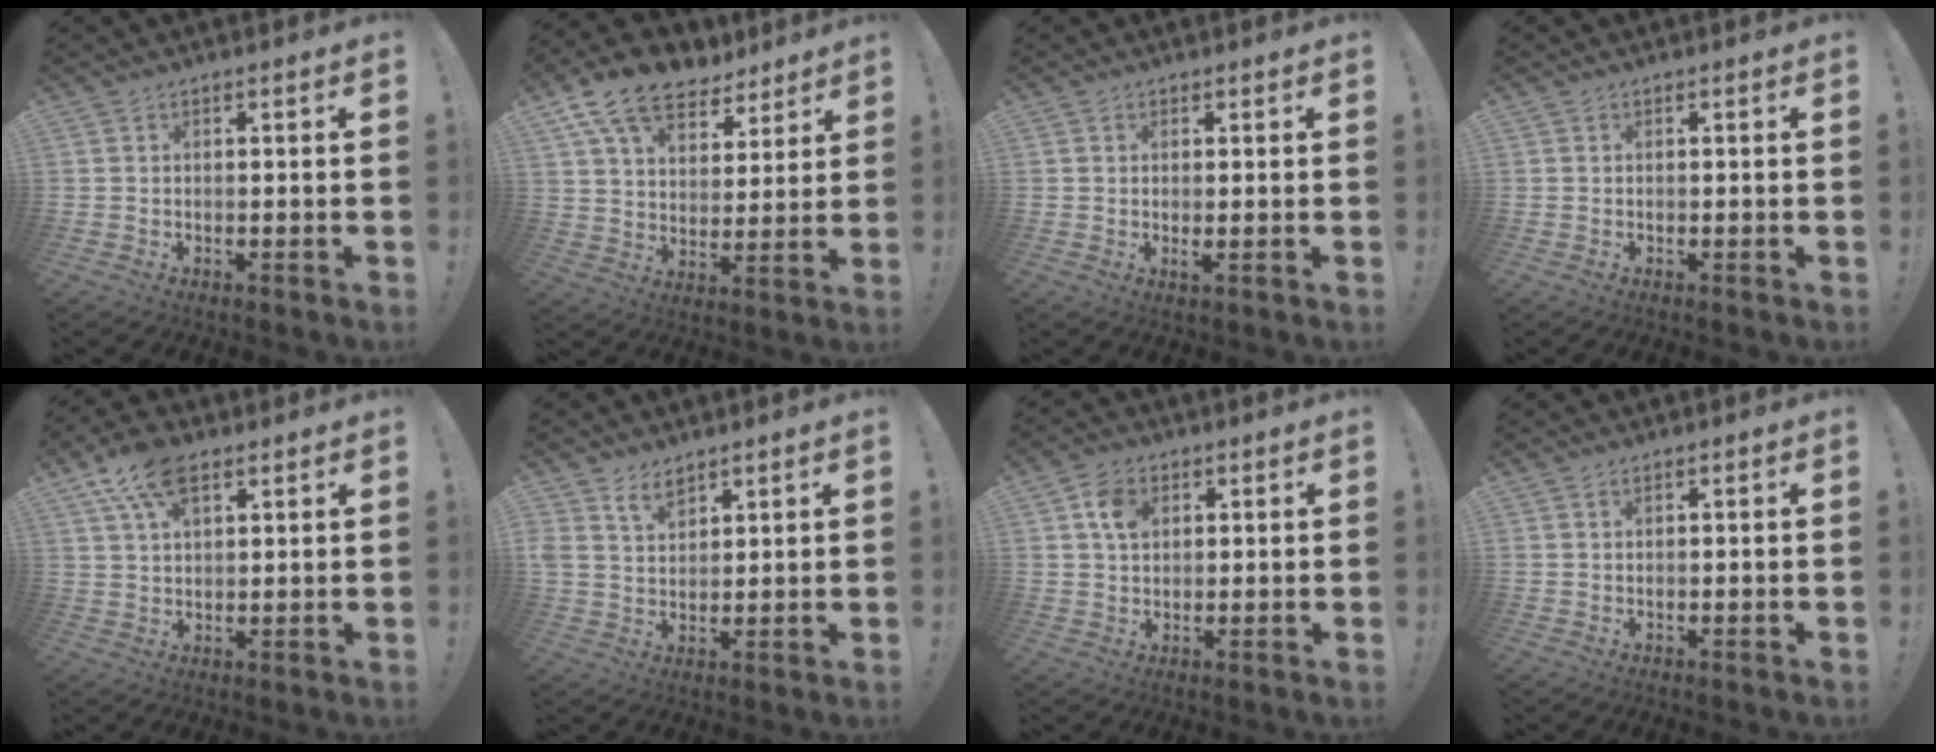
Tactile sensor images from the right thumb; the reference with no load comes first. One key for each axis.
{"total": 14.5, "fx": 9.9, "fy": 8.4, "fz": 6.5, "tx": -0.117, "ty": -0.060, "tz": 0.185}
{"total": 1.7, "fx": 0.4, "fy": 0.2, "fz": 1.7, "tx": -0.026, "ty": -0.005, "tz": 0.007}
{"total": 0.0}
{"total": 11.1, "fx": 6.4, "fy": 5.6, "fz": 7.2, "tx": -0.123, "ty": -0.017, "tz": 0.120}
{"total": 6.2, "fx": 4.4, "fy": 3.5, "fz": 2.5, "tx": -0.055, "ty": -0.017, "tz": 0.086}
{"total": 6.7, "fx": 2.5, "fy": 5.0, "fz": 3.7, "tx": -0.059, "ty": 0.002, "tz": 0.047}
{"total": 0.5, "fx": 0.4, "fy": 0.1, "fz": 0.3, "tx": -0.012, "ty": 0.003, "tz": 0.009}